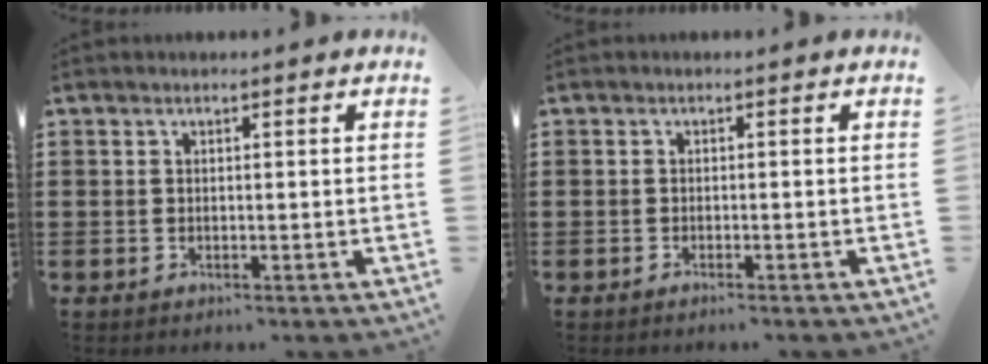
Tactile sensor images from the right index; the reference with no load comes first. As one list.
[{"total": 0.7, "force": [-0.7, -0.2, 0.2], "torque": [-0.005, -0.002, -0.014]}]